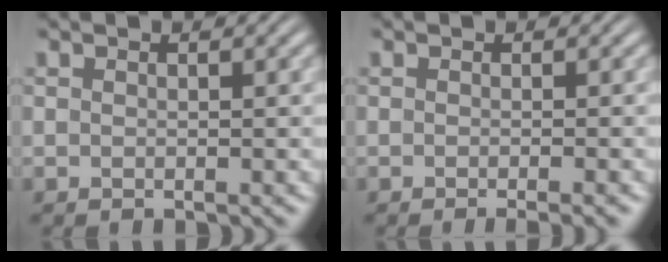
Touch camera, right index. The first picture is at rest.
{"total": 1.8, "force": [-1.5, 0.0, 0.9], "torque": [-0.005, 0.002, -0.025]}